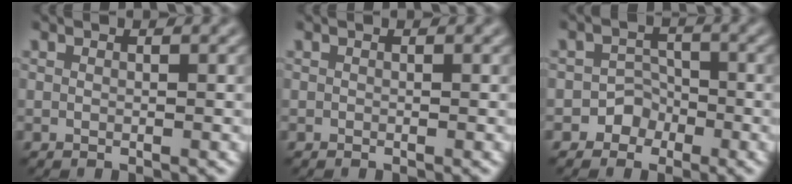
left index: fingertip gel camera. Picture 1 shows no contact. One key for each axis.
{"total": 0.0}
{"total": 2.3, "fx": -1.3, "fy": 1.9, "fz": 0.4, "tx": 0.020, "ty": 0.014, "tz": -0.032}